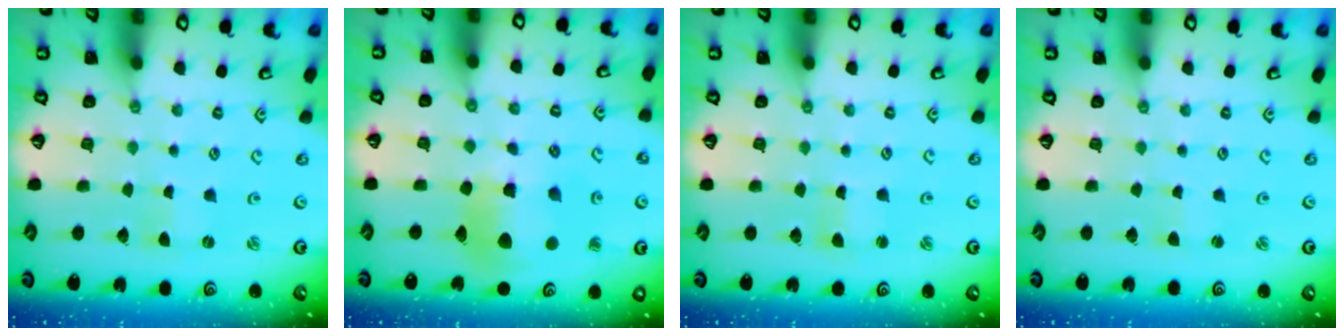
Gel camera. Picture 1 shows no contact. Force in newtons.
{"total": 12.4, "press": 12.3, "slide": 1.8}
{"total": 0.9, "press": 0.9, "slide": 0.2}
{"total": 1.0, "press": 1.0, "slide": 0.2}